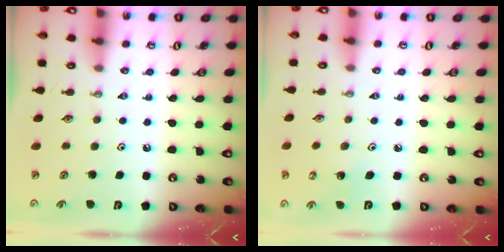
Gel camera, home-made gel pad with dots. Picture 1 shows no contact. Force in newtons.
{"total": 2.5, "press": 2.5, "slide": 0.2}